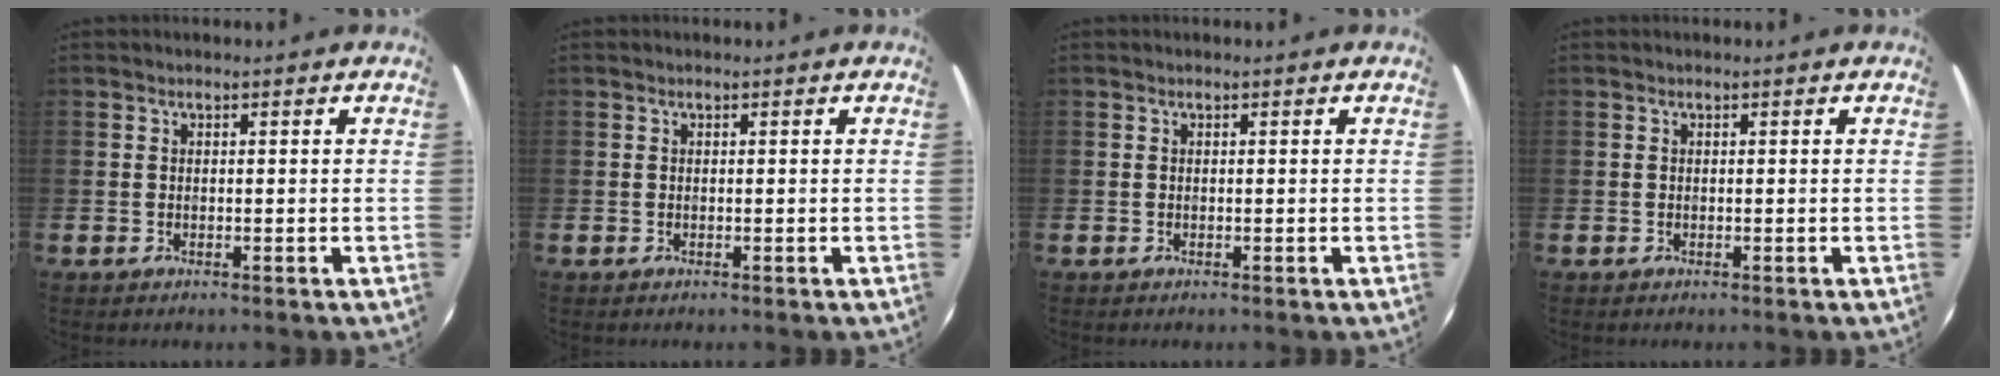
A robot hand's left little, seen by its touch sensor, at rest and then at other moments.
{"total": 0.0}
{"total": 0.0}
{"total": 0.0}